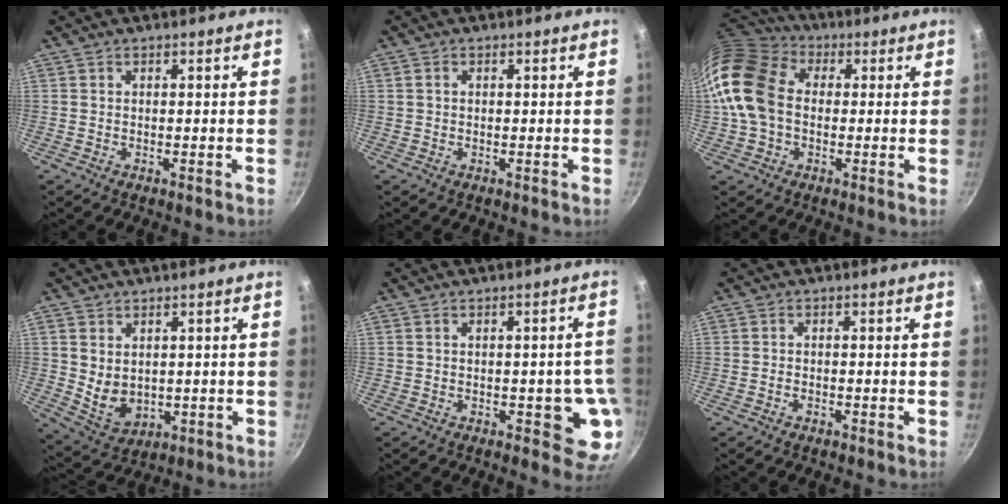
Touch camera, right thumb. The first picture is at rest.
{"total": 1.0, "force": [0.2, 0.8, 0.5], "torque": [-0.008, 0.005, 0.002]}
{"total": 16.5, "force": [0.5, 12.4, 10.9], "torque": [-0.202, 0.030, -0.004]}
{"total": 7.1, "force": [1.1, 5.3, 4.6], "torque": [-0.068, -0.020, 0.039]}
{"total": 7.8, "force": [-1.6, 3.7, 6.7], "torque": [-0.035, 0.008, -0.016]}
{"total": 1.0, "force": [-0.5, 0.7, 0.5], "torque": [-0.012, 0.004, -0.011]}